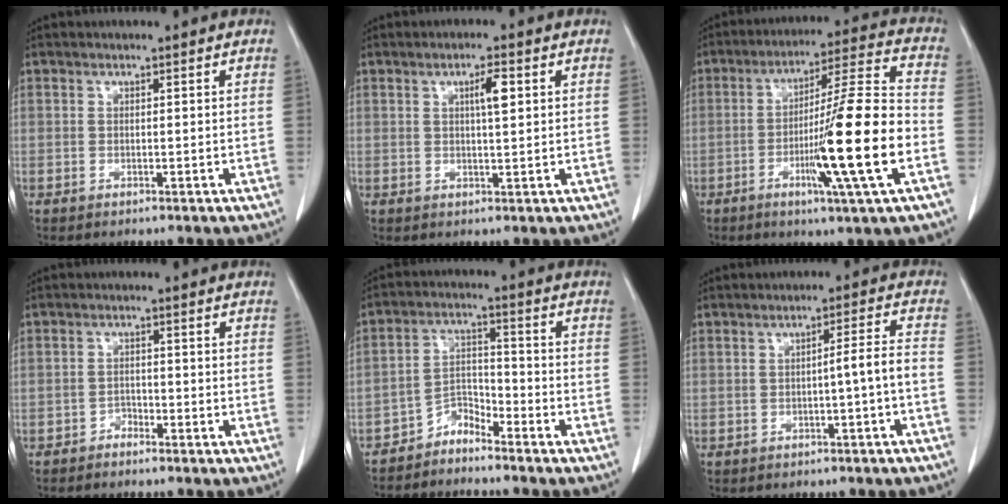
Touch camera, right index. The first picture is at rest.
{"total": 3.4, "force": [1.1, 0.5, 3.2], "torque": [-0.050, 0.002, 0.017]}
{"total": 17.0, "force": [-4.7, -0.9, 16.3], "torque": [-0.268, -0.007, -0.082]}
{"total": 1.4, "force": [-1.3, 0.6, 0.2], "torque": [0.001, 0.005, -0.024]}
{"total": 4.0, "force": [-3.8, 1.1, 0.5], "torque": [0.001, 0.011, -0.073]}
{"total": 3.7, "force": [-1.2, -0.6, 3.4], "torque": [-0.047, 0.010, -0.018]}